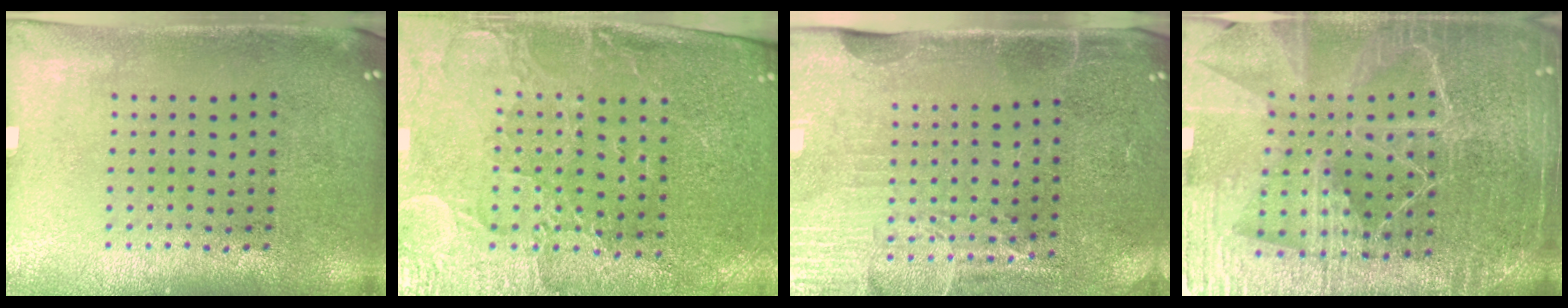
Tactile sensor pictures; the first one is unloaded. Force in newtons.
{"total": 3.6, "press": 3.3, "slide": 1.4}
{"total": 4.4, "press": 3.8, "slide": 2.1}
{"total": 5.9, "press": 5.2, "slide": 2.9}